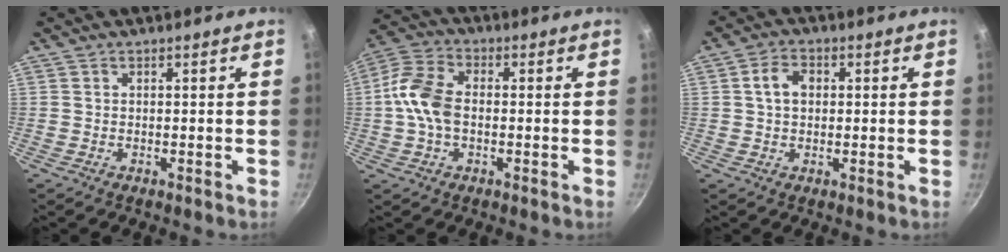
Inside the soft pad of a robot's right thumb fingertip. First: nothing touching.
{"total": 9.9, "force": [-0.6, 6.4, 7.5], "torque": [-0.148, 0.028, -0.025]}
{"total": 4.7, "force": [0.7, 3.4, 3.2], "torque": [-0.045, 0.012, 0.007]}